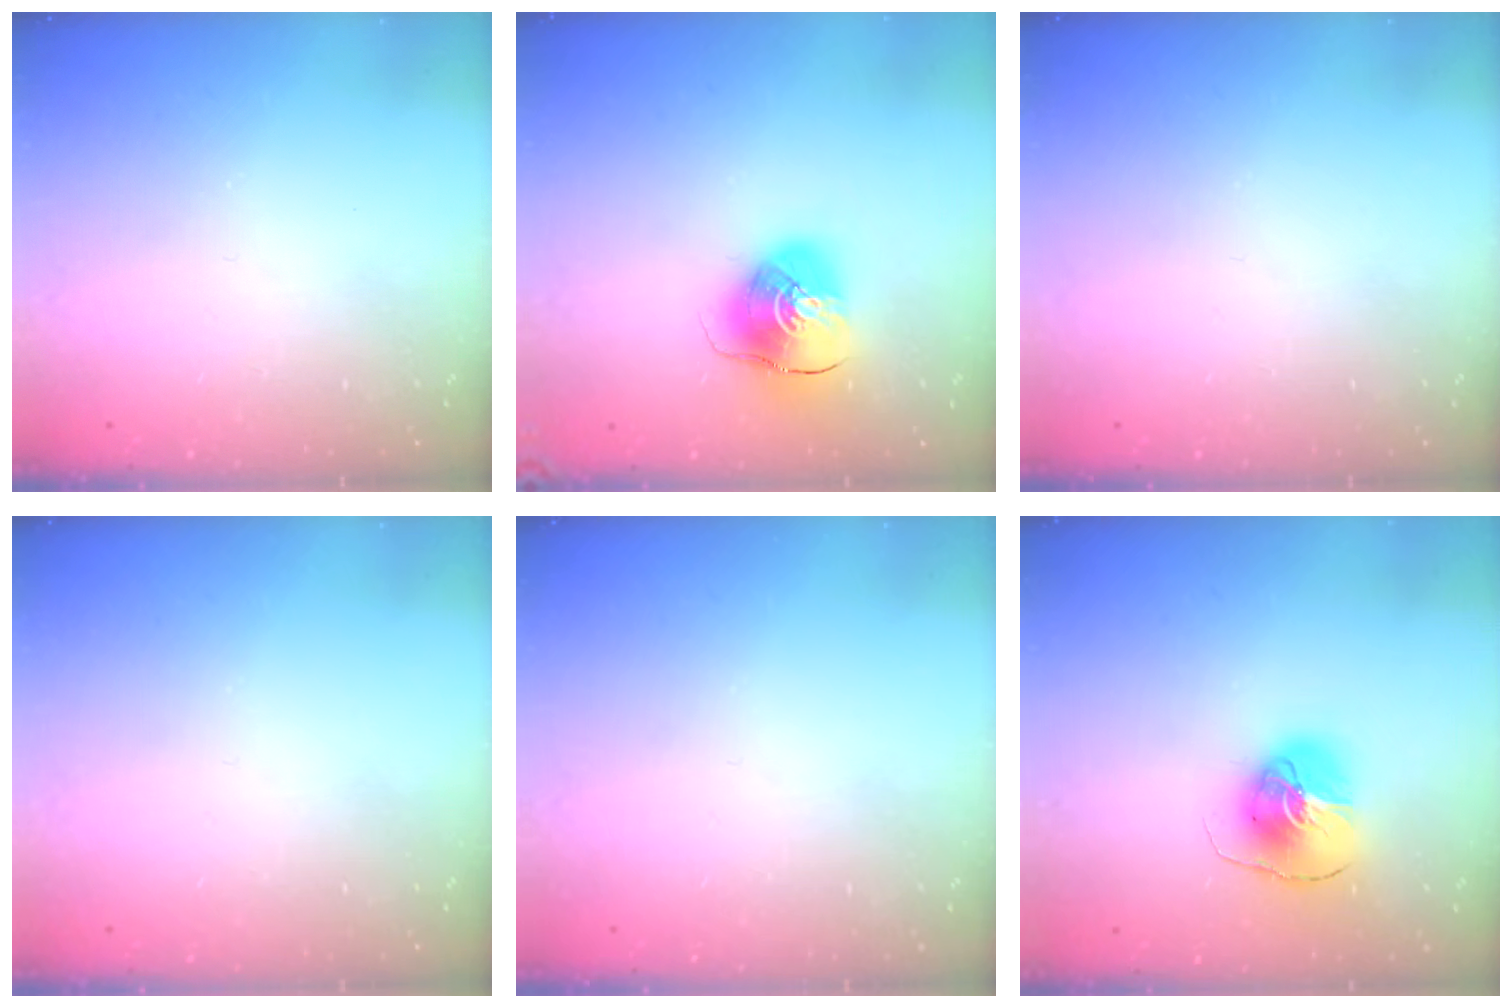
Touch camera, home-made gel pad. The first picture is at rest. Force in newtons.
{"total": 11.3, "press": 11.2, "slide": 1.4}
{"total": 0.0}
{"total": 0.0}
{"total": 0.0}
{"total": 10.5, "press": 10.5, "slide": 1.3}